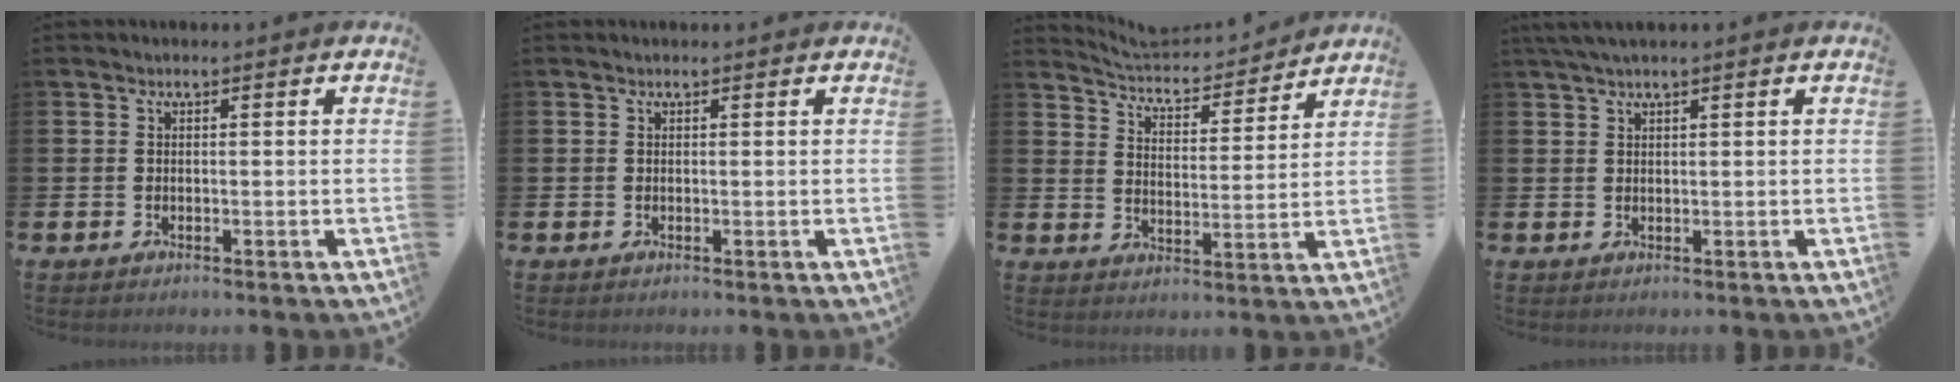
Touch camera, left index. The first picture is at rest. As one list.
[{"total": 0.0}, {"total": 5.2, "force": [5.1, 1.1, 0.4], "torque": [-0.036, -0.044, 0.085]}, {"total": 1.9, "force": [1.5, 0.0, 1.2], "torque": [-0.030, 0.005, 0.029]}]